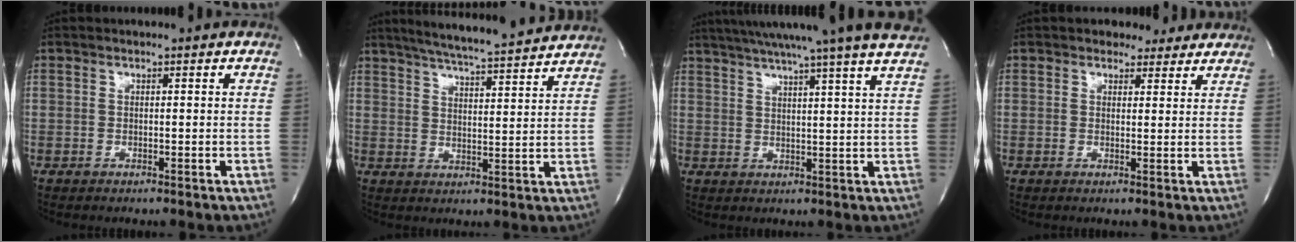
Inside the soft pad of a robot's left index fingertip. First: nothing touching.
{"total": 16.2, "force": [14.6, 0.3, 7.1], "torque": [-0.121, 0.005, 0.200]}
{"total": 20.7, "force": [17.7, -1.7, 10.7], "torque": [-0.181, -0.019, 0.231]}
{"total": 3.8, "force": [3.2, 2.0, 0.4], "torque": [0.001, -0.001, 0.030]}